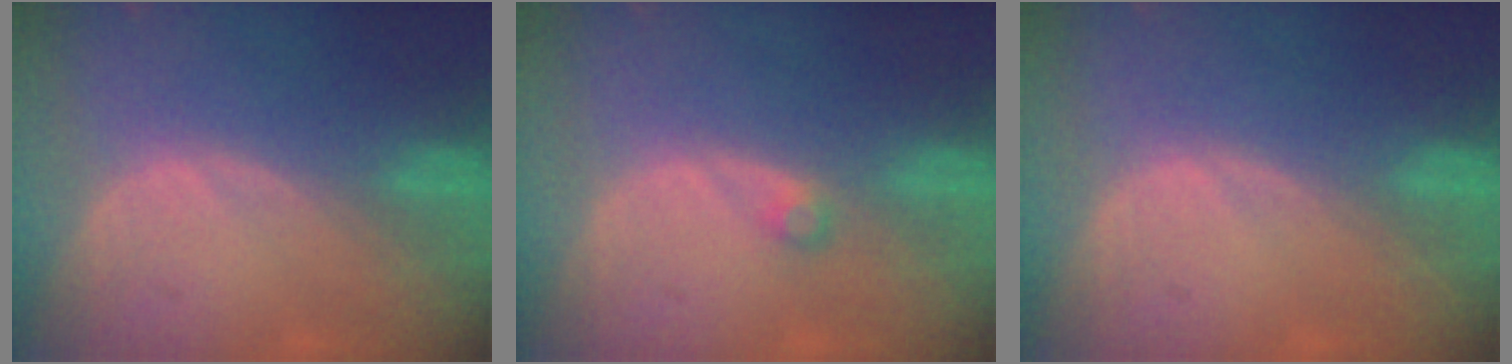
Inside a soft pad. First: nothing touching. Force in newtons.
{"total": 1.3, "press": 1.2, "slide": 0.3}
{"total": 0.0}